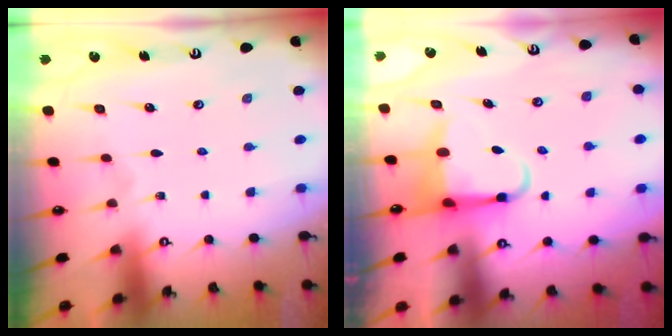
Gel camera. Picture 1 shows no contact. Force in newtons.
{"total": 5.4, "press": 5.3, "slide": 1.1}